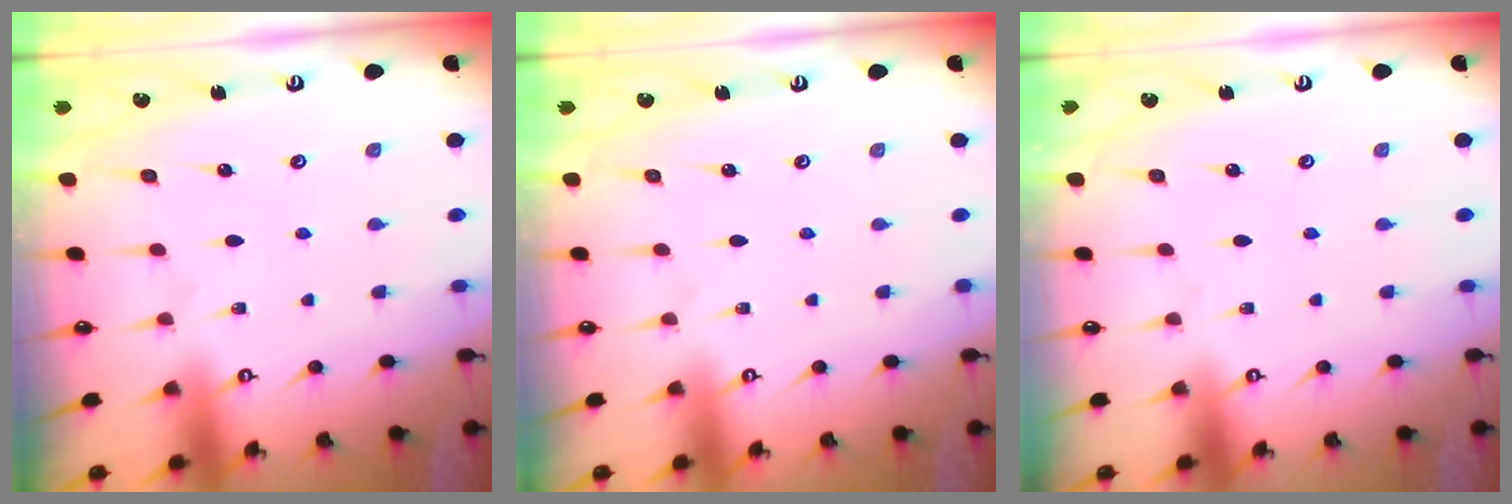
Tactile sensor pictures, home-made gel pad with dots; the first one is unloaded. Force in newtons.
{"total": 0.0}
{"total": 0.0}